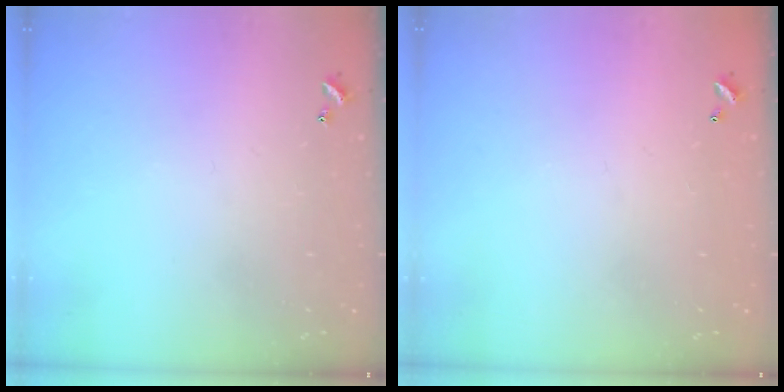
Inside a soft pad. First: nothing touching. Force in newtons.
{"total": 2.8, "press": 2.8, "slide": 0.1}